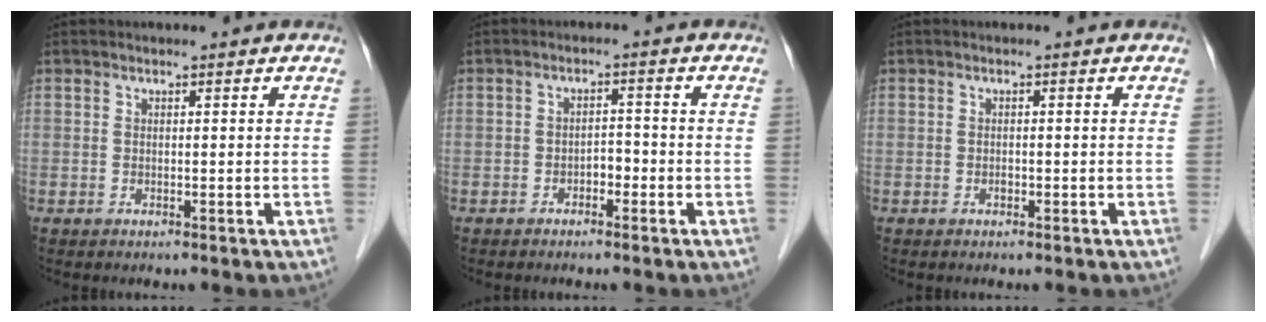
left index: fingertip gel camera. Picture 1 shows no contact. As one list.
[{"total": 2.2, "force": [-1.4, 1.2, 1.2], "torque": [-0.014, 0.005, -0.023]}, {"total": 0.6, "force": [-0.4, 0.3, 0.2], "torque": [-0.004, -0.001, -0.008]}]